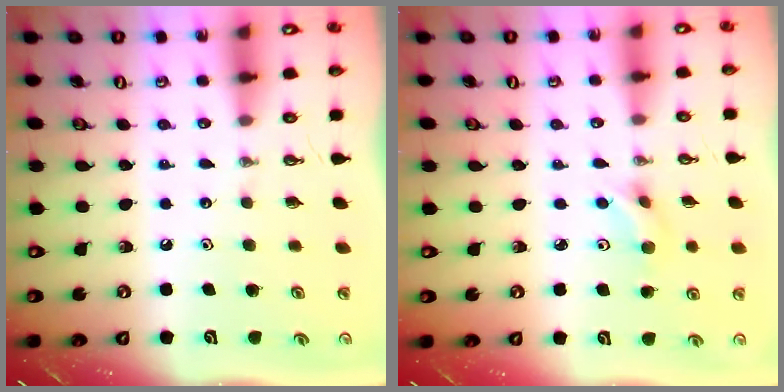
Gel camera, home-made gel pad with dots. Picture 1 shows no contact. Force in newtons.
{"total": 4.8, "press": 4.7, "slide": 1.0}